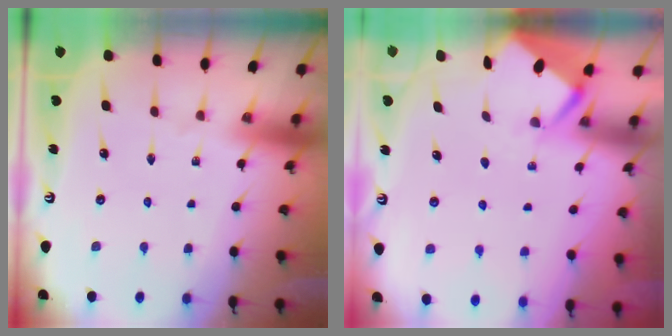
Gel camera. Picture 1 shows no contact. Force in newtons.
{"total": 2.6, "press": 2.6, "slide": 0.4}